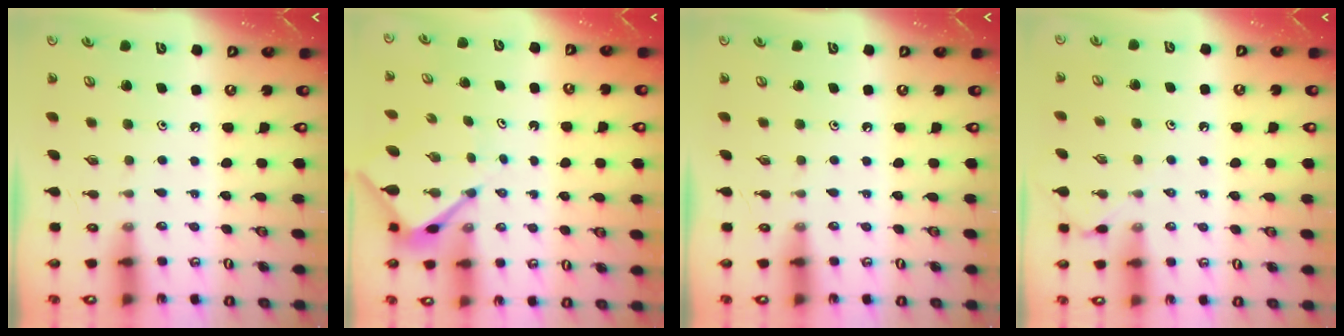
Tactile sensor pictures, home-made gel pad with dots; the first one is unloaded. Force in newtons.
{"total": 5.7, "press": 5.7, "slide": 0.4}
{"total": 0.0}
{"total": 3.1, "press": 3.0, "slide": 0.6}